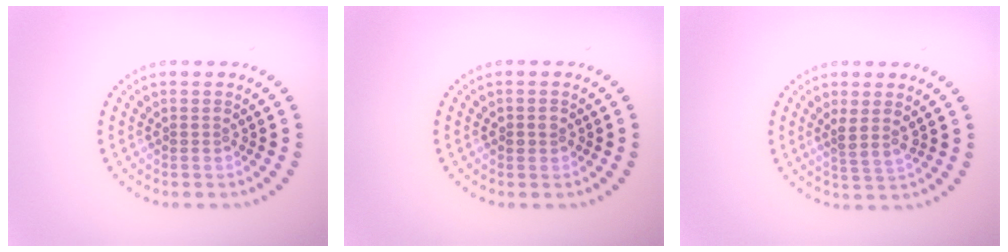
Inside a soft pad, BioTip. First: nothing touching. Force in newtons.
{"total": 1.1, "press": 1.0, "slide": 0.3}
{"total": 2.0, "press": 1.5, "slide": 1.3}